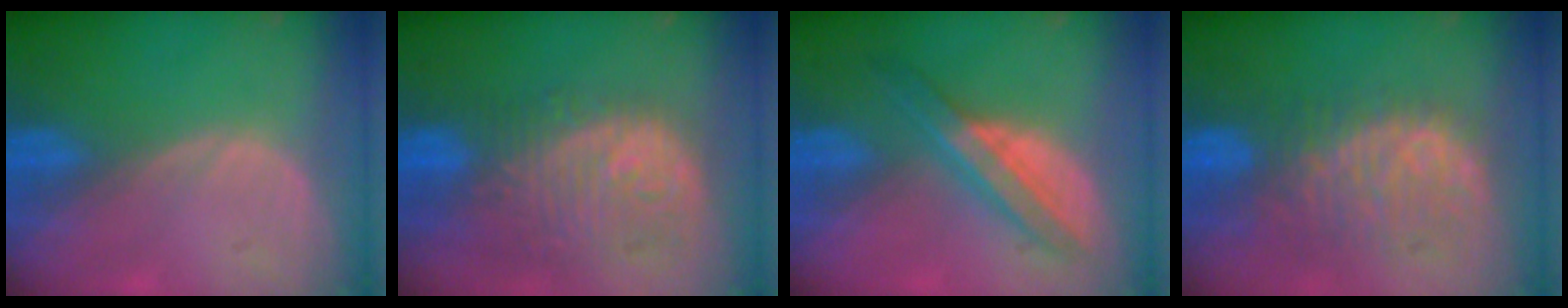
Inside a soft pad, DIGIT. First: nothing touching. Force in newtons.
{"total": 12.0, "press": 10.7, "slide": 5.5}
{"total": 6.2, "press": 6.2, "slide": 0.1}
{"total": 10.4, "press": 9.4, "slide": 4.6}